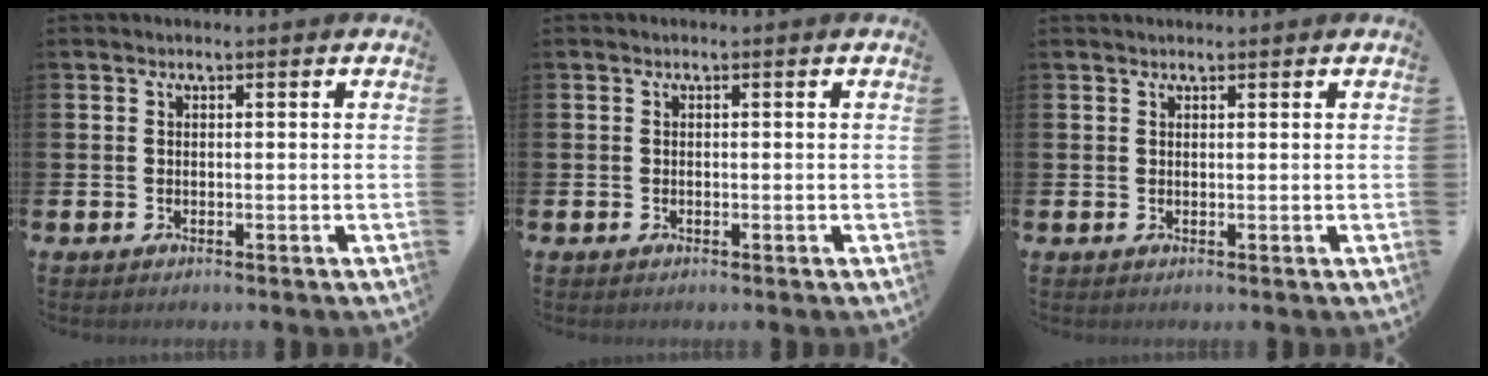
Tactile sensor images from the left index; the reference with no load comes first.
{"total": 0.0}
{"total": 0.6, "force": [0.6, 0.0, 0.1], "torque": [0.010, -0.005, 0.008]}